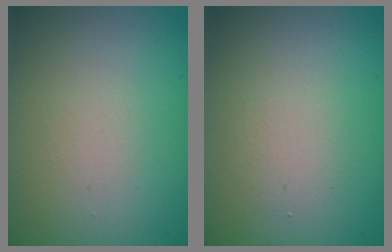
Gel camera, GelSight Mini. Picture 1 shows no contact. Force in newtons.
{"total": 1.8, "press": 1.8, "slide": 0.1}